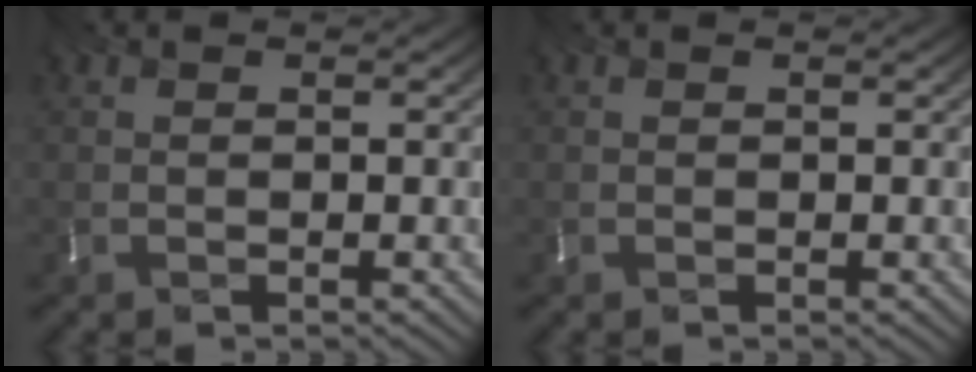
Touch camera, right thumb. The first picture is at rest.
{"total": 0.0}